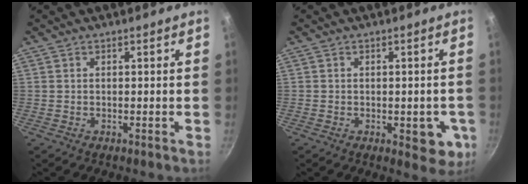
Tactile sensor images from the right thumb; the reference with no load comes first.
{"total": 6.6, "force": [-1.7, 3.6, 5.3], "torque": [-0.035, 0.002, -0.019]}